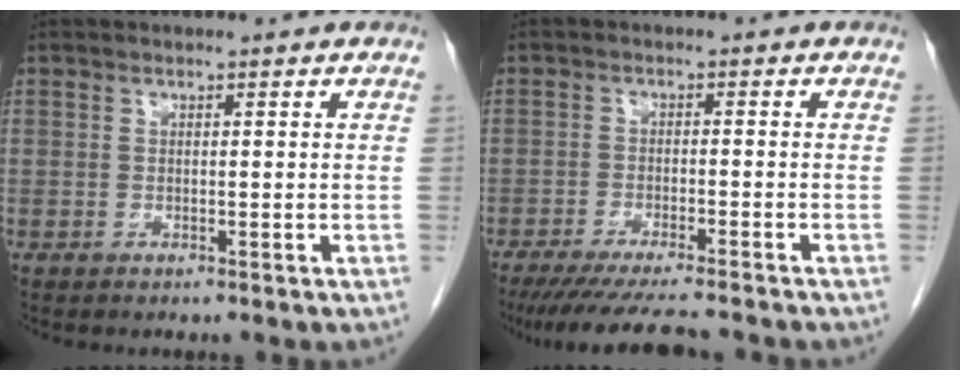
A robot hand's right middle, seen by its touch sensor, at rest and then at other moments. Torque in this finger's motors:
{"motor_torque": [1.09, -1.05, 0.14, 0.06]}